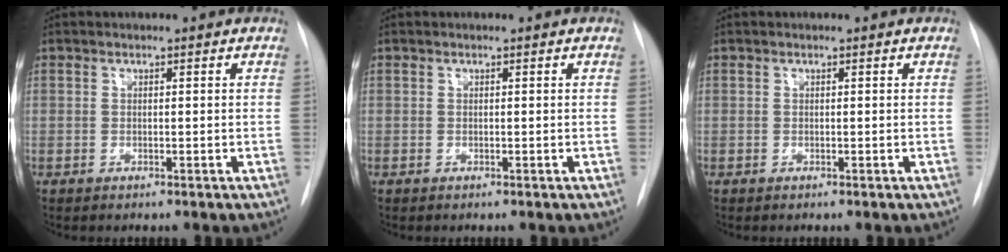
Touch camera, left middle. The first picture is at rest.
{"total": 0.0}
{"total": 0.0}